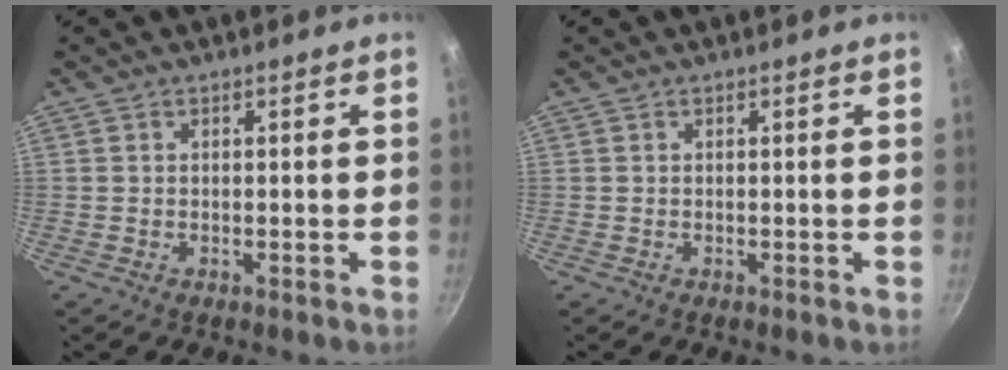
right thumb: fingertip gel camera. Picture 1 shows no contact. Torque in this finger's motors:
{"motor_torque": [0.00, 0.00, 0.00, 0.00, 0.00]}